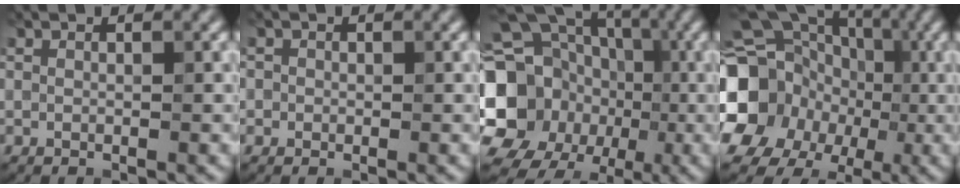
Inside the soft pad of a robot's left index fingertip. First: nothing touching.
{"total": 0.9, "force": [0.1, 0.8, 0.1], "torque": [0.006, -0.005, -0.003]}
{"total": 18.7, "force": [-2.3, 16.5, 8.6], "torque": [-0.179, -0.006, -0.066]}
{"total": 18.2, "force": [-2.3, 16.4, 7.6], "torque": [-0.163, -0.003, -0.068]}